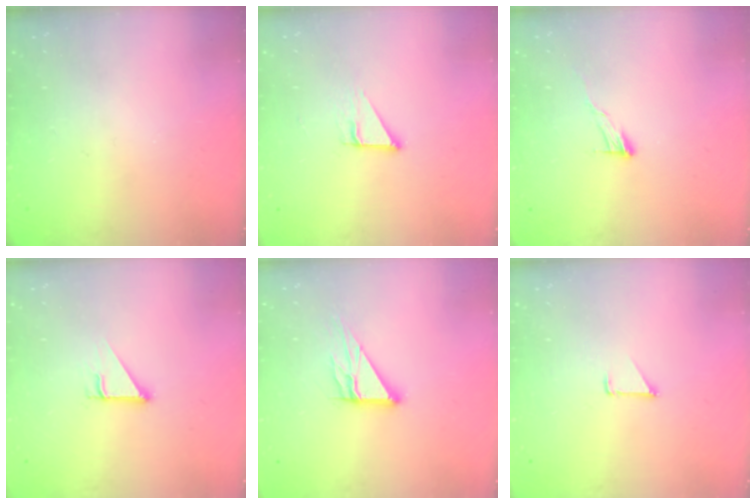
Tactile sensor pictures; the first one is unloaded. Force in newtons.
{"total": 3.7, "press": 3.7, "slide": 0.2}
{"total": 6.1, "press": 6.1, "slide": 0.3}
{"total": 2.5, "press": 2.5, "slide": 0.1}
{"total": 10.3, "press": 10.2, "slide": 1.0}
{"total": 0.9, "press": 0.9, "slide": 0.1}